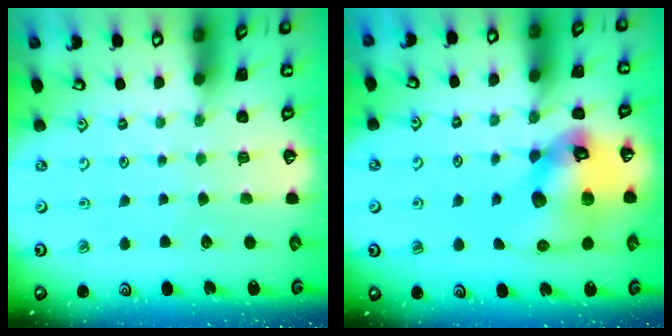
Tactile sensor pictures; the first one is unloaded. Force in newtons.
{"total": 17.4, "press": 17.2, "slide": 2.5}